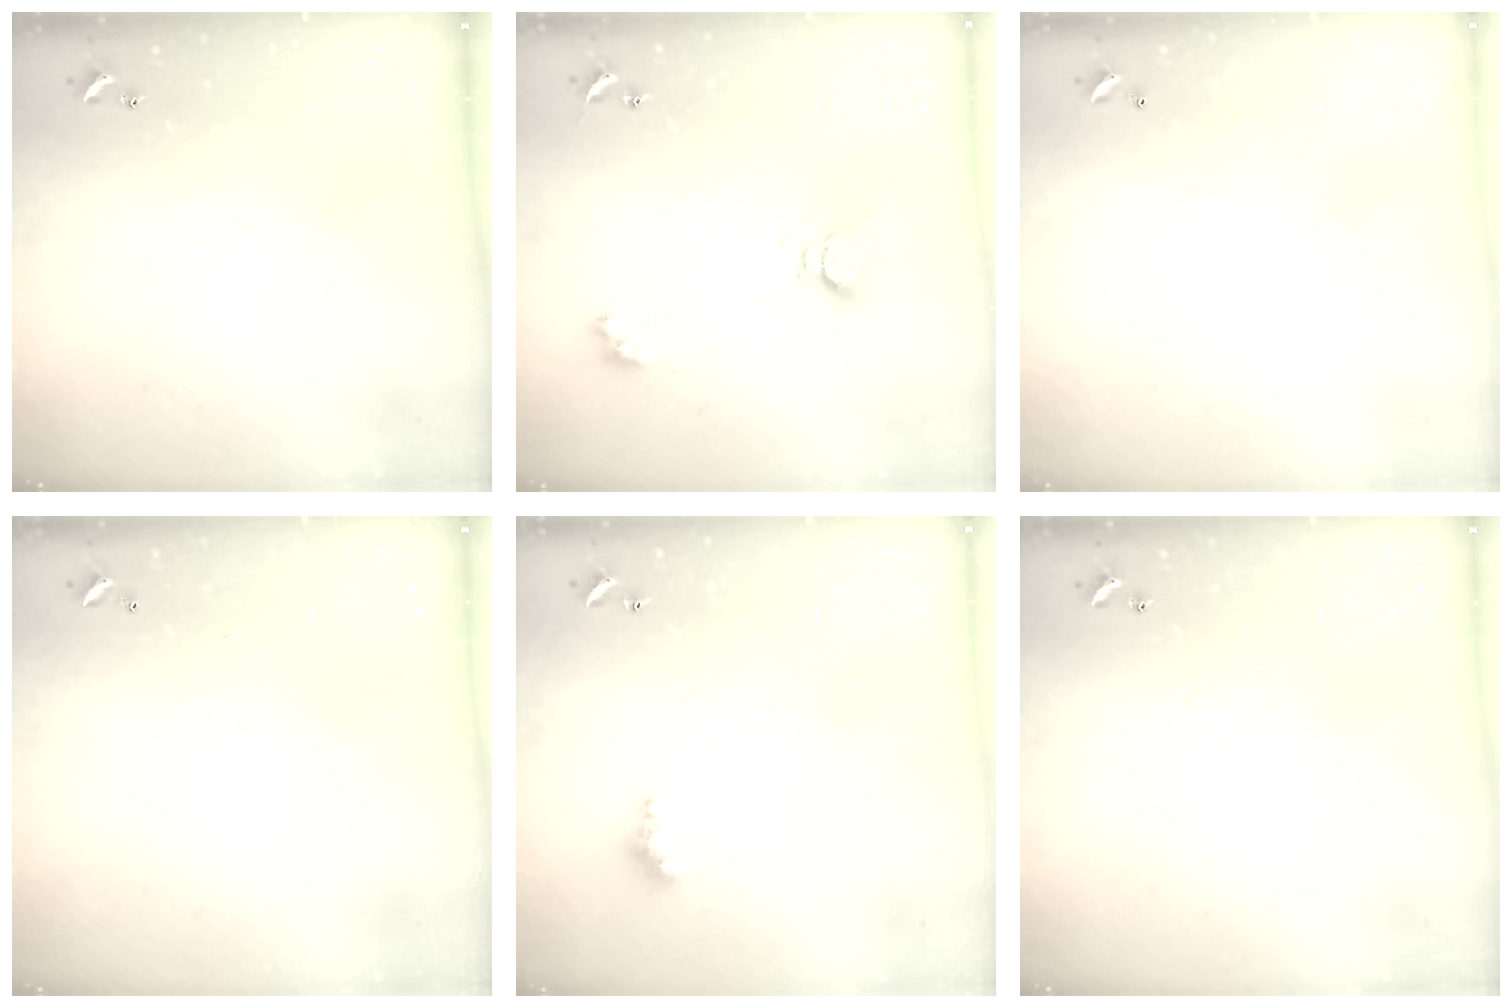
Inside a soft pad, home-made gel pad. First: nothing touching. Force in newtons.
{"total": 5.9, "press": 5.9, "slide": 0.5}
{"total": 2.8, "press": 2.8, "slide": 0.1}
{"total": 2.9, "press": 2.9, "slide": 0.1}
{"total": 2.8, "press": 2.8, "slide": 0.5}
{"total": 0.0}